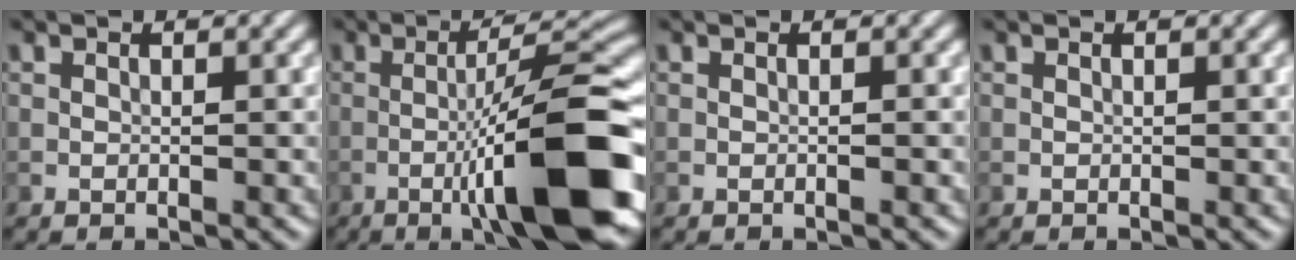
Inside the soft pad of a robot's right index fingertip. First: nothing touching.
{"total": 12.9, "force": [-4.0, 2.3, 12.1], "torque": [-0.178, 0.012, -0.060]}
{"total": 0.5, "force": [-0.1, 0.0, 0.5], "torque": [-0.008, -0.002, -0.006]}
{"total": 0.0}